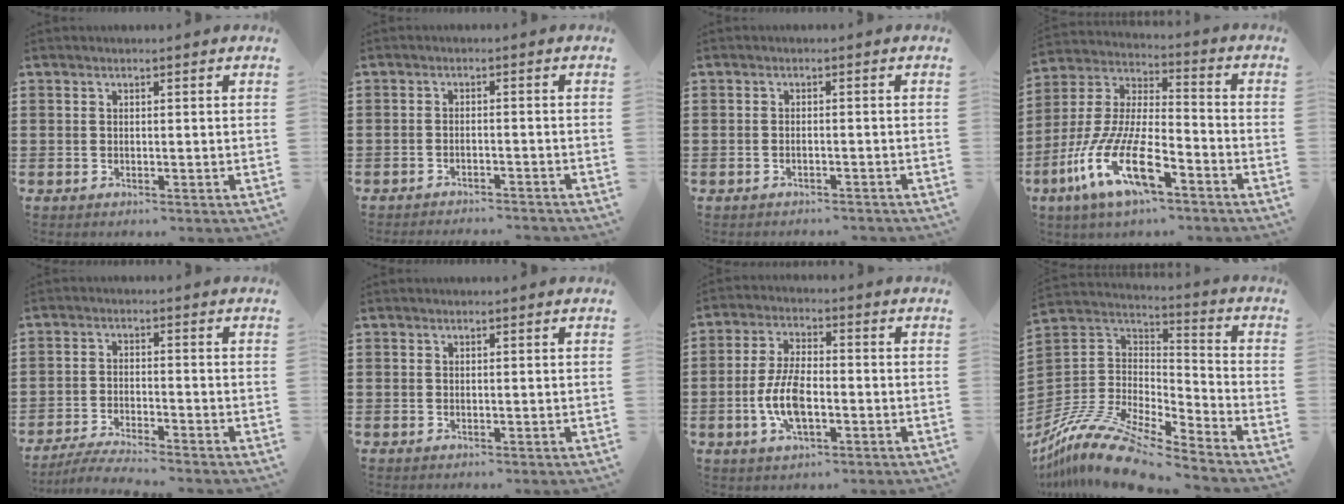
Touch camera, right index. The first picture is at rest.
{"total": 1.9, "force": [-1.9, -0.1, 0.2], "torque": [-0.008, 0.000, -0.038]}
{"total": 1.1, "force": [-1.1, 0.0, 0.3], "torque": [-0.011, -0.002, -0.021]}
{"total": 12.5, "force": [-7.0, 3.8, 9.6], "torque": [-0.234, -0.010, -0.142]}
{"total": 3.9, "force": [-3.8, -0.2, 1.0], "torque": [-0.025, -0.005, -0.077]}
{"total": 0.0}
{"total": 7.8, "force": [-2.0, 3.5, 6.7], "torque": [-0.156, -0.002, -0.044]}
{"total": 13.1, "force": [-10.7, 3.0, 6.9], "torque": [-0.144, 0.026, -0.208]}